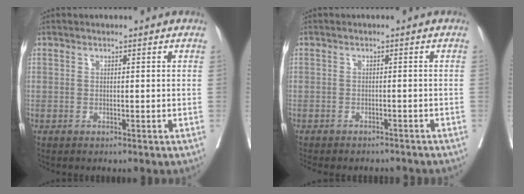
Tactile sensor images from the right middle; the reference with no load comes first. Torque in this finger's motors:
{"motor_torque": [0.86, -1.10, 0.14, 0.03]}